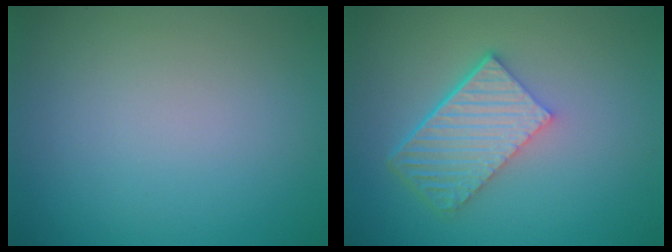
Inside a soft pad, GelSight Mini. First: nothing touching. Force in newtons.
{"total": 5.8, "press": 4.1, "slide": 4.1}